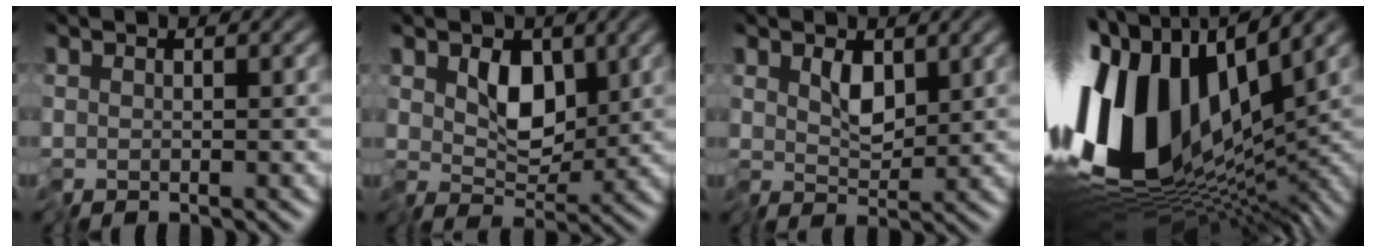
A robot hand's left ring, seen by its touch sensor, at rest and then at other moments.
{"total": 3.8, "force": [0.4, 2.6, 2.8], "torque": [-0.046, -0.012, 0.005]}
{"total": 2.0, "force": [0.4, 1.1, 1.6], "torque": [-0.033, -0.007, 0.008]}
{"total": 16.6, "force": [1.0, 9.6, 13.5], "torque": [-0.285, 0.010, 0.016]}